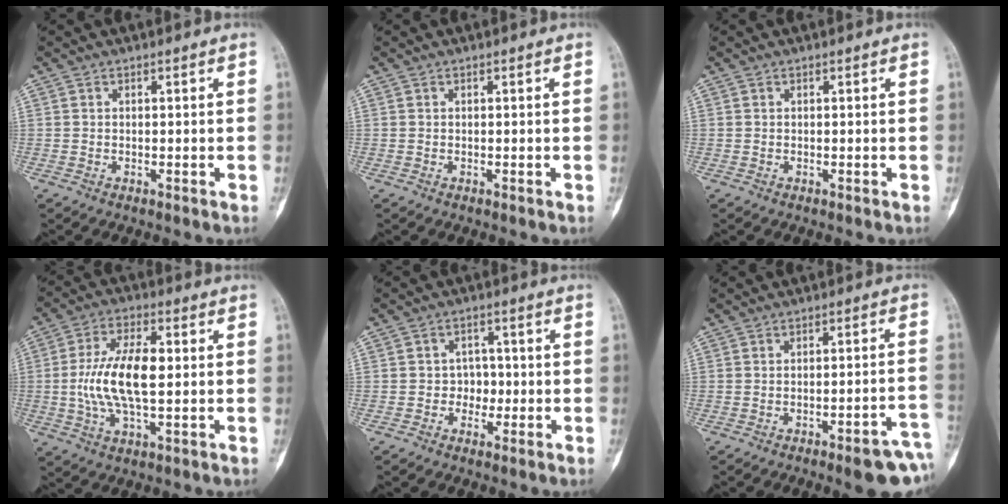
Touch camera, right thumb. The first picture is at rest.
{"total": 0.0}
{"total": 0.0}
{"total": 12.7, "force": [0.2, 5.6, 11.4], "torque": [-0.225, 0.011, 0.002]}
{"total": 4.1, "force": [-0.8, 3.7, 1.7], "torque": [0.009, 0.014, -0.020]}
{"total": 8.3, "force": [-4.7, 2.3, 6.5], "torque": [-0.069, 0.029, -0.051]}